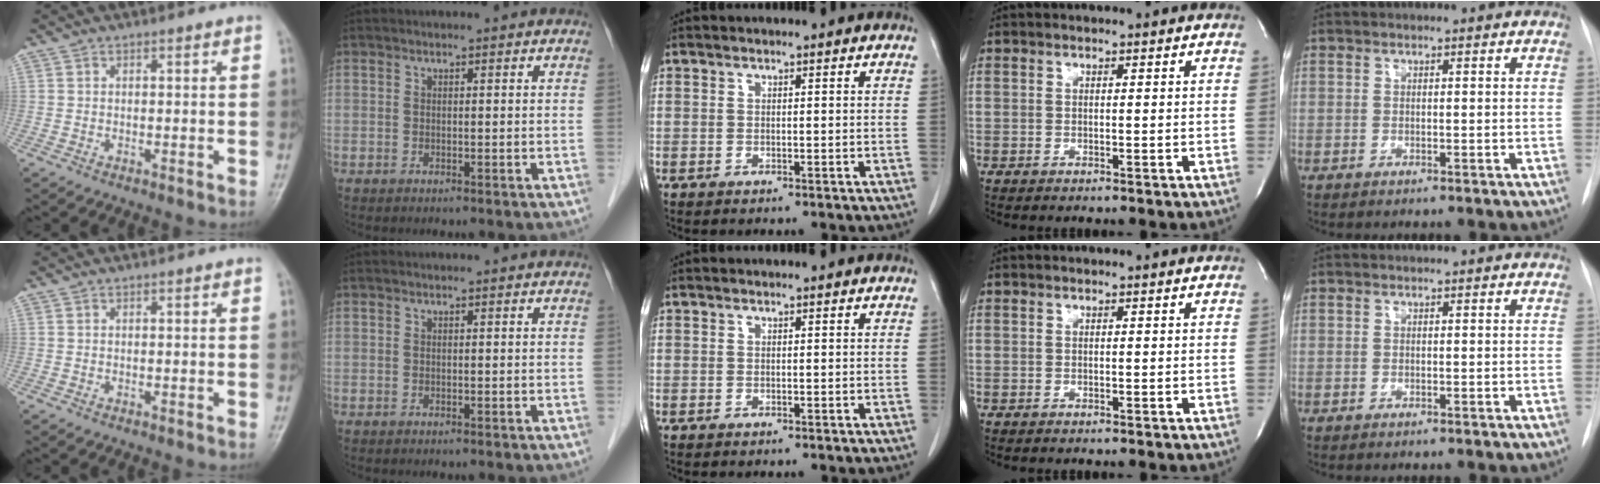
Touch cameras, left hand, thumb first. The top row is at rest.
{}